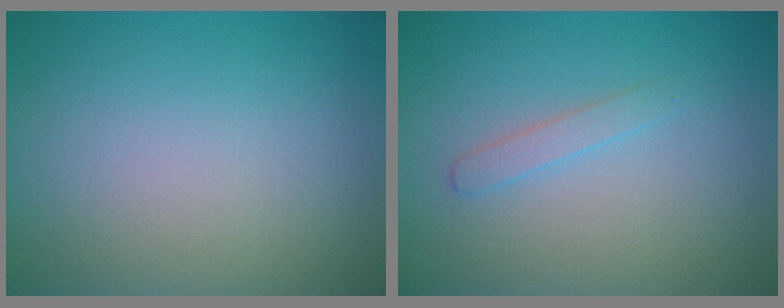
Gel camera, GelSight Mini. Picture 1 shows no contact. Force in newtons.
{"total": 1.2, "press": 1.2, "slide": 0.0}